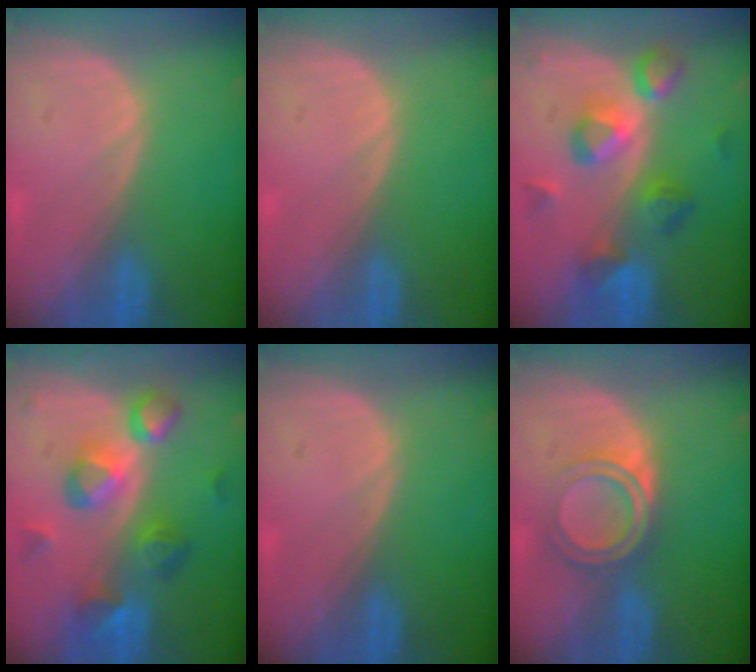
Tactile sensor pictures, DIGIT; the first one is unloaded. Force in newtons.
{"total": 0.0}
{"total": 7.7, "press": 7.7, "slide": 0.6}
{"total": 9.2, "press": 8.6, "slide": 3.3}
{"total": 0.0}
{"total": 5.2, "press": 4.8, "slide": 1.9}